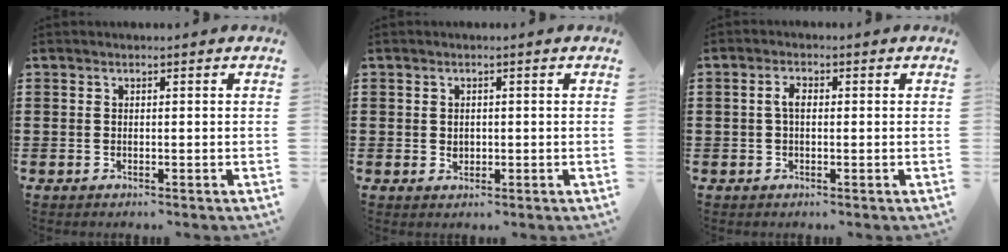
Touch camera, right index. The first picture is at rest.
{"total": 1.1, "force": [0.1, 1.0, 0.6], "torque": [-0.013, 0.007, 0.000]}
{"total": 2.4, "force": [0.0, 1.1, 2.2], "torque": [-0.050, 0.001, -0.003]}